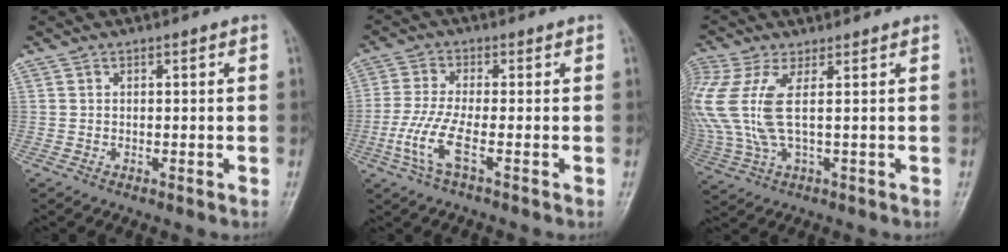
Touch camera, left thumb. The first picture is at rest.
{"total": 6.5, "force": [-2.3, 1.1, 5.9], "torque": [-0.155, 0.004, -0.050]}
{"total": 10.4, "force": [2.1, 3.0, 9.8], "torque": [-0.277, 0.003, 0.049]}